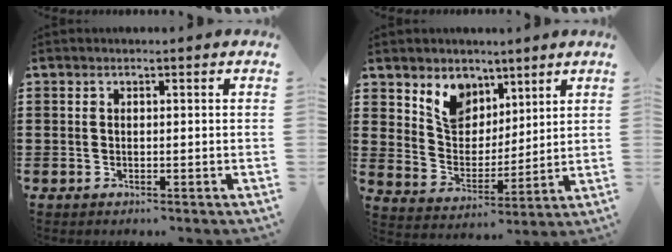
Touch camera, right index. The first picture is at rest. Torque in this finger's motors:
{"motor_torque": [0.23, 0.15, 0.49, 0.10]}